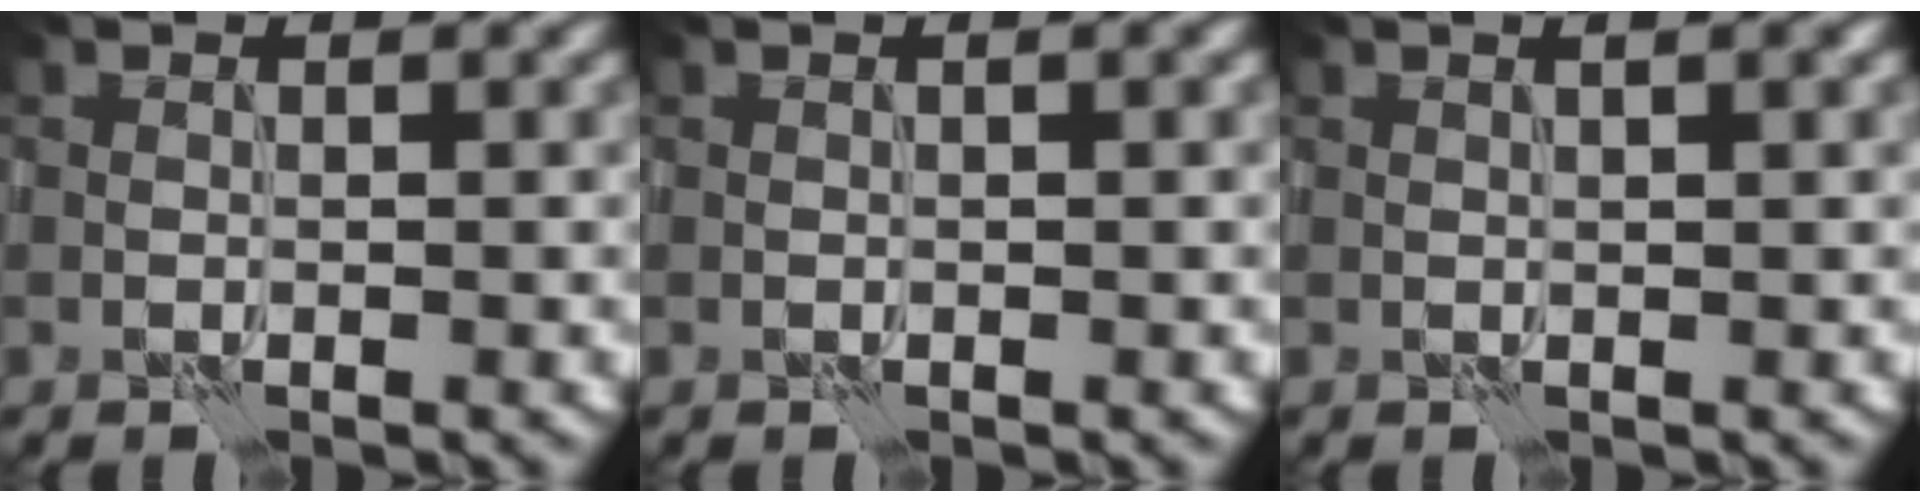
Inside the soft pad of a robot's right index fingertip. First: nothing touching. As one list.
[{"total": 0.8, "force": [0.2, 0.0, 0.8], "torque": [-0.014, 0.003, 0.002]}, {"total": 2.2, "force": [1.0, 0.5, 1.9], "torque": [-0.019, 0.002, 0.002]}]